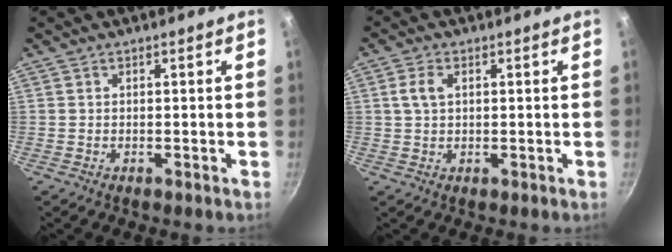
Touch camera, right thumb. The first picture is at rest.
{"total": 3.4, "force": [0.9, 2.0, 2.6], "torque": [-0.058, 0.005, 0.017]}